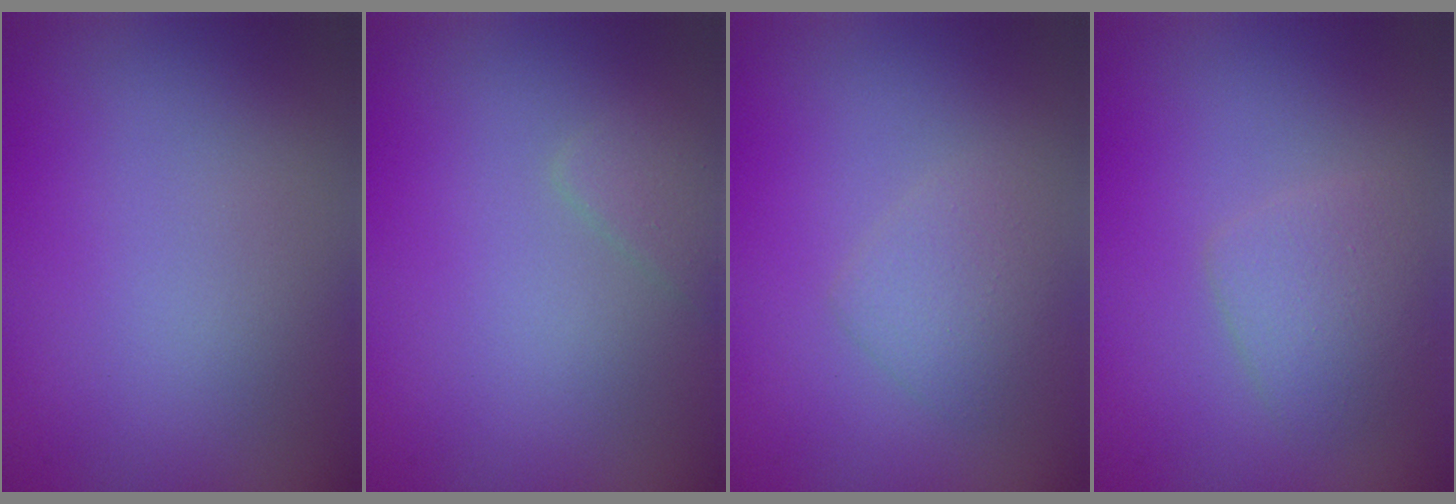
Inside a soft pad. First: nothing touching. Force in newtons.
{"total": 1.2, "press": 1.2, "slide": 0.0}
{"total": 1.8, "press": 1.8, "slide": 0.1}
{"total": 2.2, "press": 2.2, "slide": 0.1}